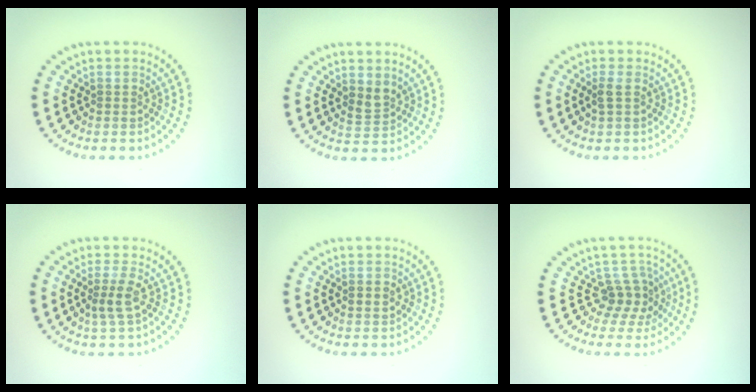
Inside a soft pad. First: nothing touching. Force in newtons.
{"total": 1.5, "press": 1.2, "slide": 0.9}
{"total": 1.0, "press": 0.9, "slide": 0.3}
{"total": 2.0, "press": 1.7, "slide": 1.1}
{"total": 1.4, "press": 1.4, "slide": 0.2}
{"total": 2.6, "press": 1.8, "slide": 1.9}